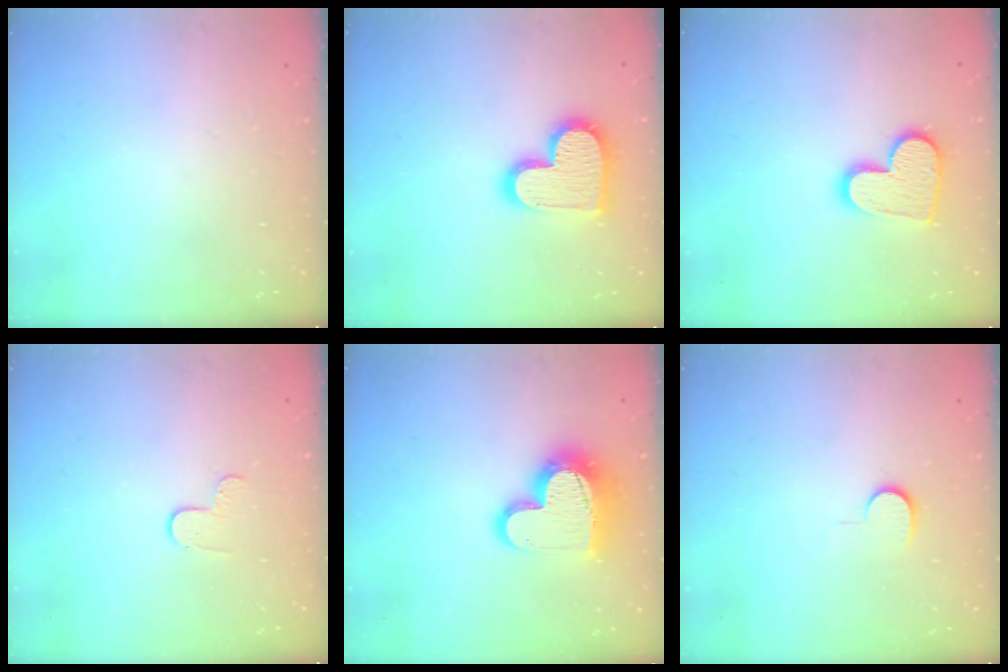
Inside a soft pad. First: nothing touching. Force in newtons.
{"total": 16.8, "press": 16.7, "slide": 1.2}
{"total": 12.7, "press": 12.7, "slide": 0.5}
{"total": 5.5, "press": 5.5, "slide": 0.6}
{"total": 15.8, "press": 15.8, "slide": 1.2}
{"total": 5.1, "press": 5.1, "slide": 0.5}